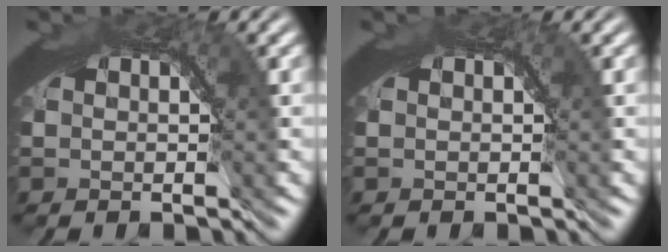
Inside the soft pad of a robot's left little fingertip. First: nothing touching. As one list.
[{"total": 0.0}]